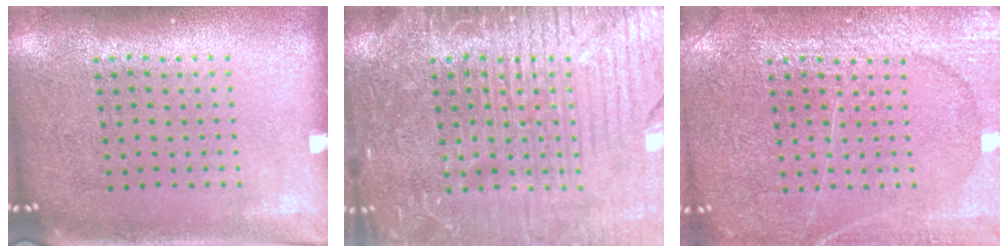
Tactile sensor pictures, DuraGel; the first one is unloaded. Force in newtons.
{"total": 7.0, "press": 7.0, "slide": 0.9}
{"total": 5.2, "press": 5.2, "slide": 0.8}